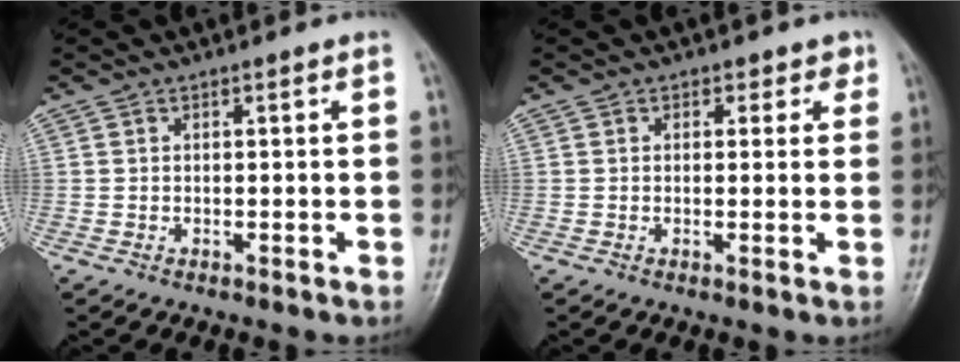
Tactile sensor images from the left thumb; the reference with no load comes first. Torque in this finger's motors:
{"motor_torque": [-0.33, -0.08, -0.22, 0.03, -0.05]}